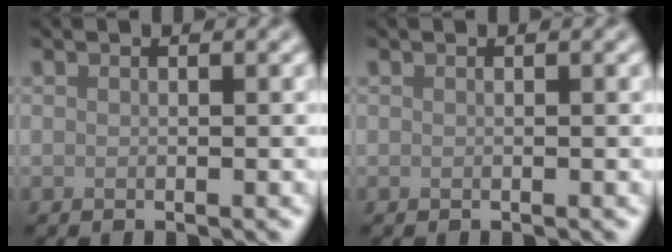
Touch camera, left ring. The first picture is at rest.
{"total": 0.0}